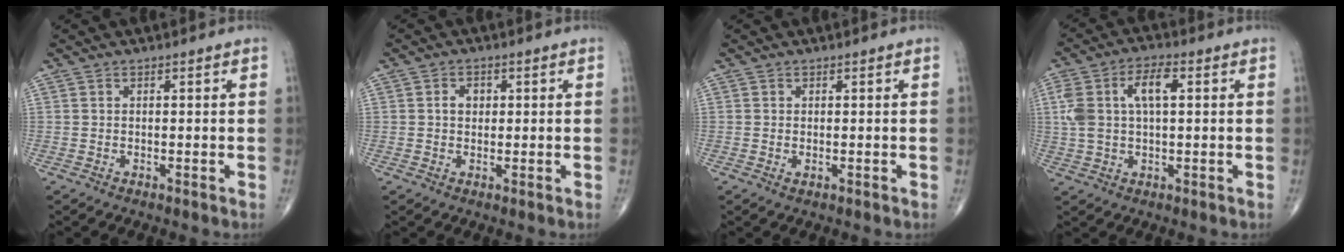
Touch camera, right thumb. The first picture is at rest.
{"total": 2.4, "force": [0.4, 1.9, 1.4], "torque": [-0.013, 0.005, 0.006]}
{"total": 0.6, "force": [-0.1, 0.3, 0.5], "torque": [-0.010, -0.001, -0.001]}
{"total": 9.7, "force": [2.1, 4.6, 8.3], "torque": [-0.175, 0.021, 0.040]}